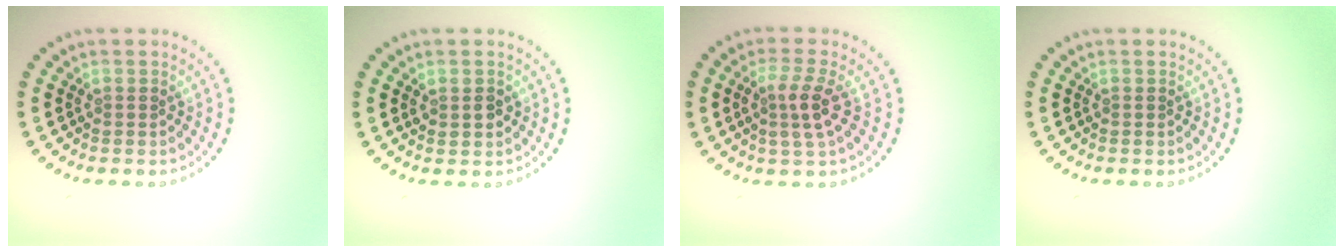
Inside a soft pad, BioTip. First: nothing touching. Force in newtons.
{"total": 1.4, "press": 1.4, "slide": 0.3}
{"total": 2.7, "press": 2.3, "slide": 1.4}
{"total": 0.0}